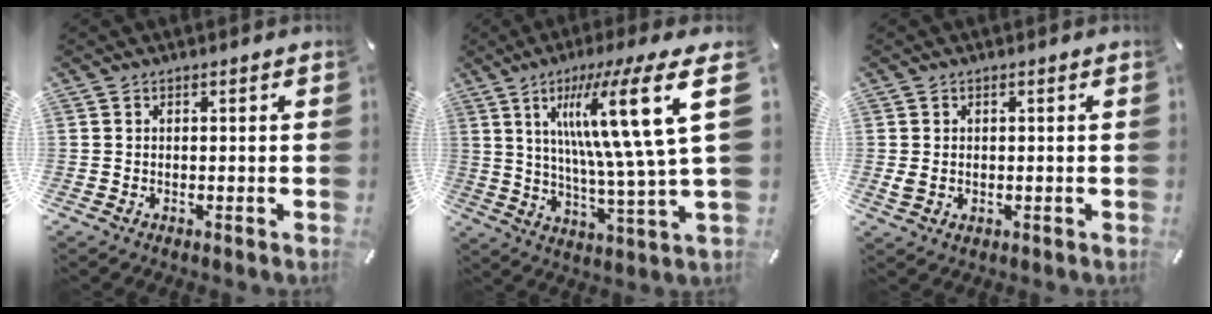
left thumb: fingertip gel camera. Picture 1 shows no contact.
{"total": 24.6, "force": [8.5, 4.3, 22.7], "torque": [-0.390, -0.038, 0.115]}
{"total": 1.8, "force": [0.0, 1.2, 1.2], "torque": [-0.024, 0.003, 0.001]}